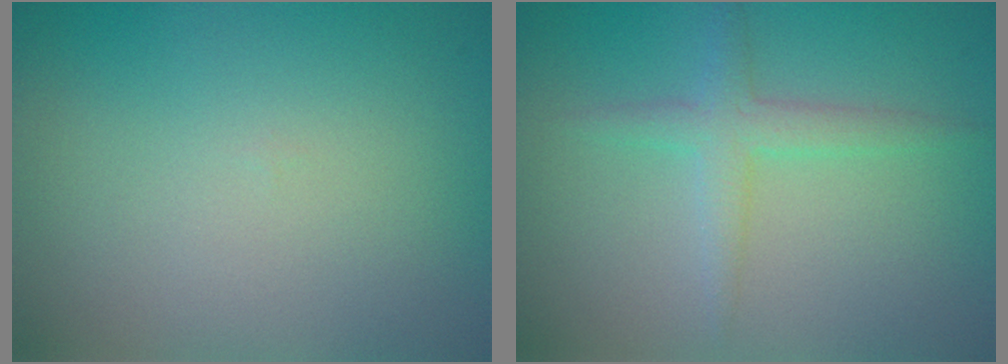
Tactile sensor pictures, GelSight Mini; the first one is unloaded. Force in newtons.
{"total": 2.3, "press": 2.3, "slide": 0.1}